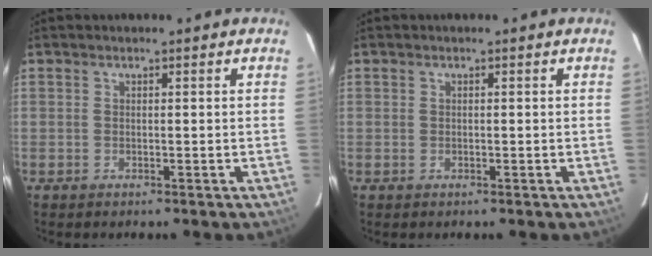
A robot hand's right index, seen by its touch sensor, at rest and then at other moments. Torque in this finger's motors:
{"motor_torque": [0.20, 0.12, 0.00, 0.01]}